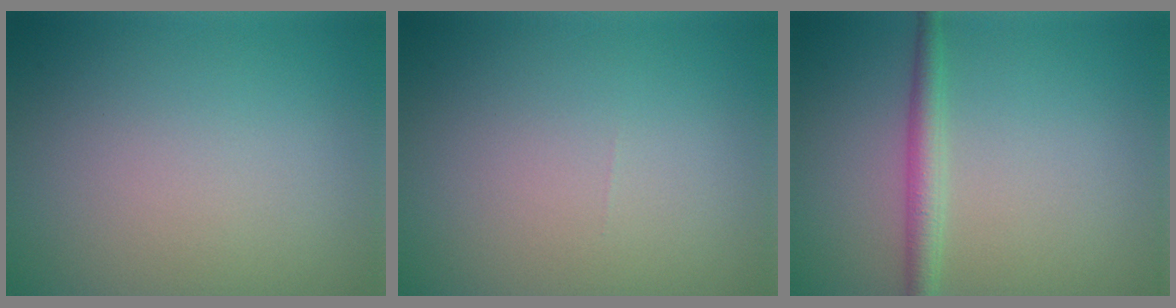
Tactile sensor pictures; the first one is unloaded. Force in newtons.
{"total": 0.0}
{"total": 2.3, "press": 2.3, "slide": 0.0}